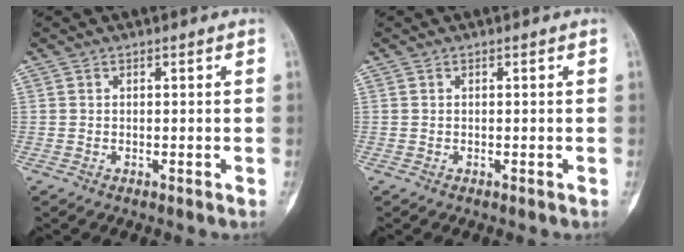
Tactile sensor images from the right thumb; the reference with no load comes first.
{"total": 0.0}